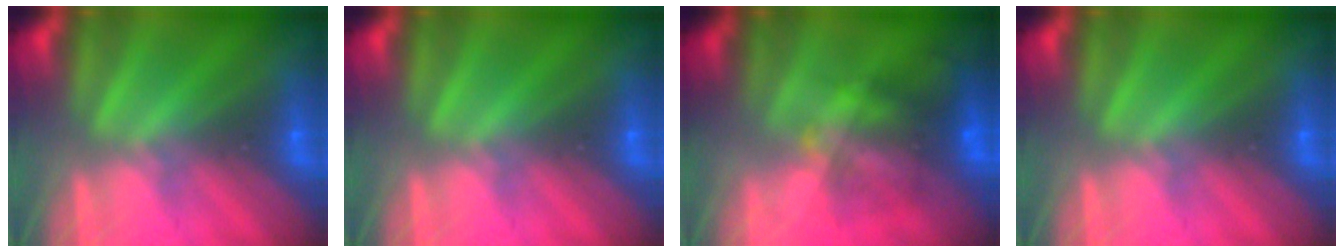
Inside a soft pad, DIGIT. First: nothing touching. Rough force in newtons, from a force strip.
{"total": 0.0}
{"total": 6.9}
{"total": 0.0}